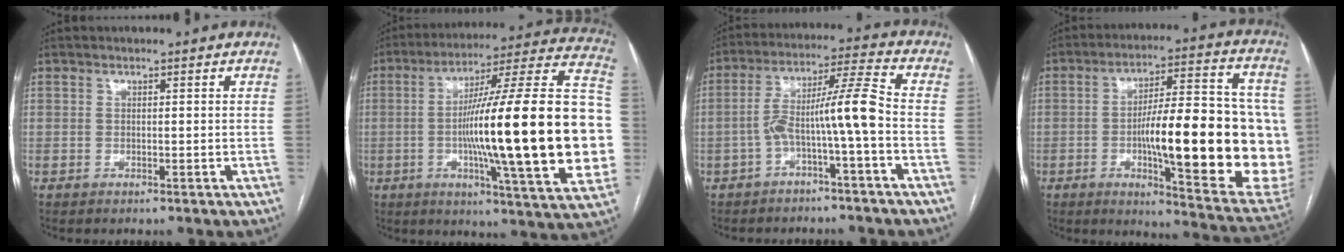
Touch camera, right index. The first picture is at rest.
{"total": 31.4, "force": [-2.9, 2.2, 31.2], "torque": [-0.405, 0.009, -0.060]}
{"total": 9.1, "force": [-2.6, -0.6, 8.7], "torque": [-0.151, 0.035, -0.045]}
{"total": 26.2, "force": [-3.1, 5.1, 25.5], "torque": [-0.292, 0.011, -0.035]}